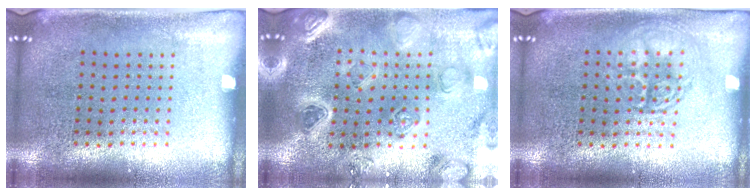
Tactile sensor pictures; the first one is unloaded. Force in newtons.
{"total": 2.4, "press": 2.4, "slide": 0.2}
{"total": 2.6, "press": 2.6, "slide": 0.4}